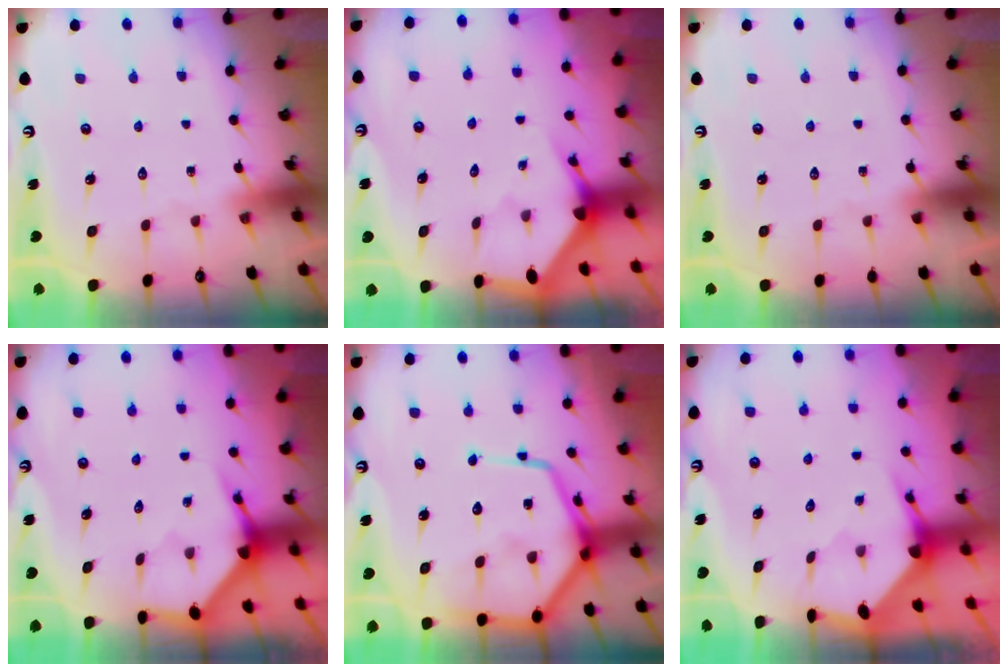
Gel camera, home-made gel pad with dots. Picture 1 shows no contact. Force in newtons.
{"total": 3.1, "press": 3.1, "slide": 0.2}
{"total": 0.0}
{"total": 3.9, "press": 3.9, "slide": 0.3}
{"total": 16.1, "press": 16.1, "slide": 1.5}
{"total": 3.7, "press": 3.6, "slide": 0.5}